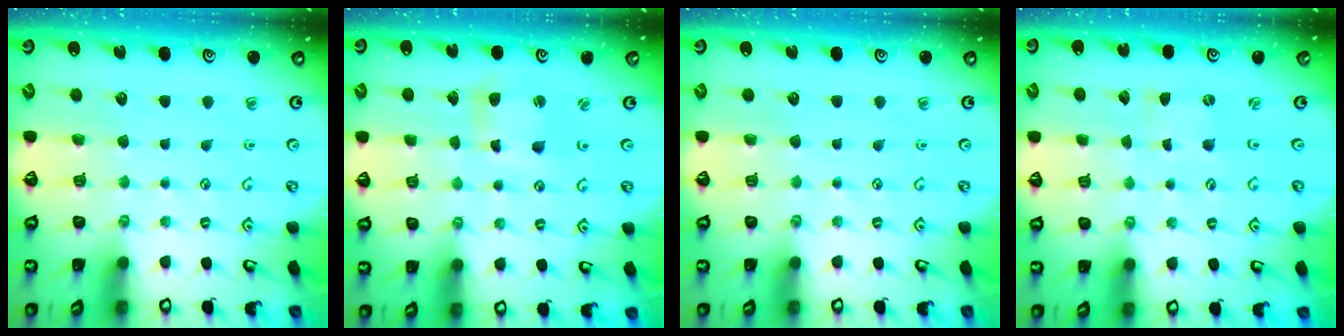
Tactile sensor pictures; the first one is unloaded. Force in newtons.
{"total": 5.8, "press": 5.7, "slide": 0.7}
{"total": 0.0}
{"total": 0.0}